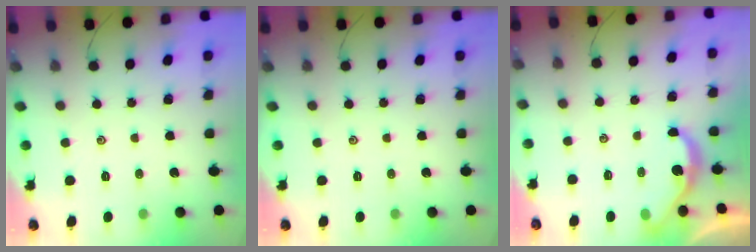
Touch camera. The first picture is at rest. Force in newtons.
{"total": 0.0}
{"total": 3.3, "press": 3.3, "slide": 0.3}